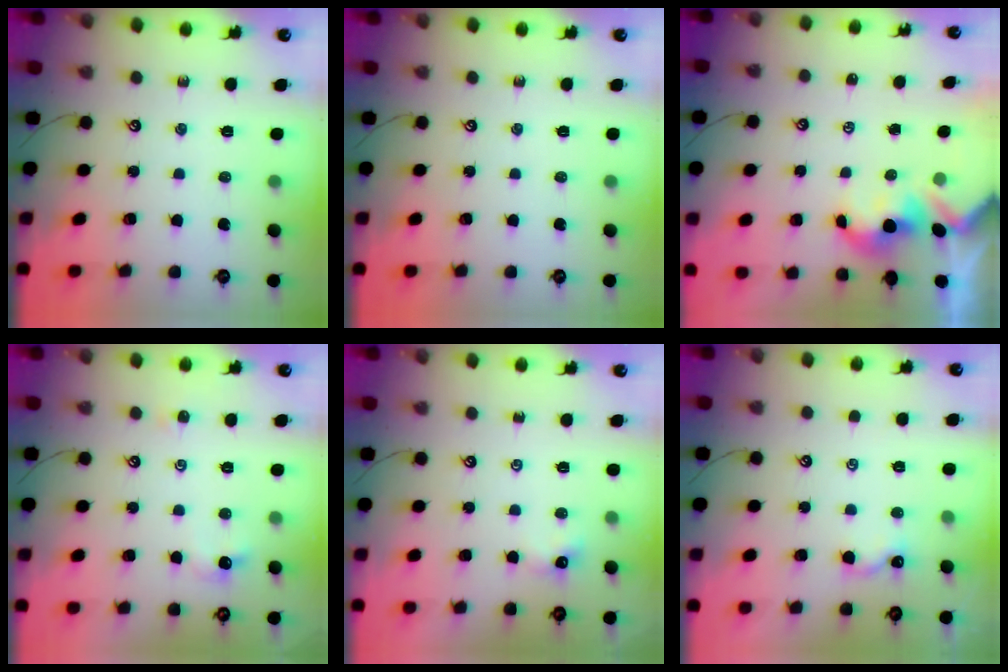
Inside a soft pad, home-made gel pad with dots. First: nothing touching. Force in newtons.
{"total": 0.0}
{"total": 2.1, "press": 2.1, "slide": 0.2}
{"total": 1.3, "press": 1.2, "slide": 0.5}
{"total": 1.7, "press": 1.7, "slide": 0.4}
{"total": 2.1, "press": 2.1, "slide": 0.3}